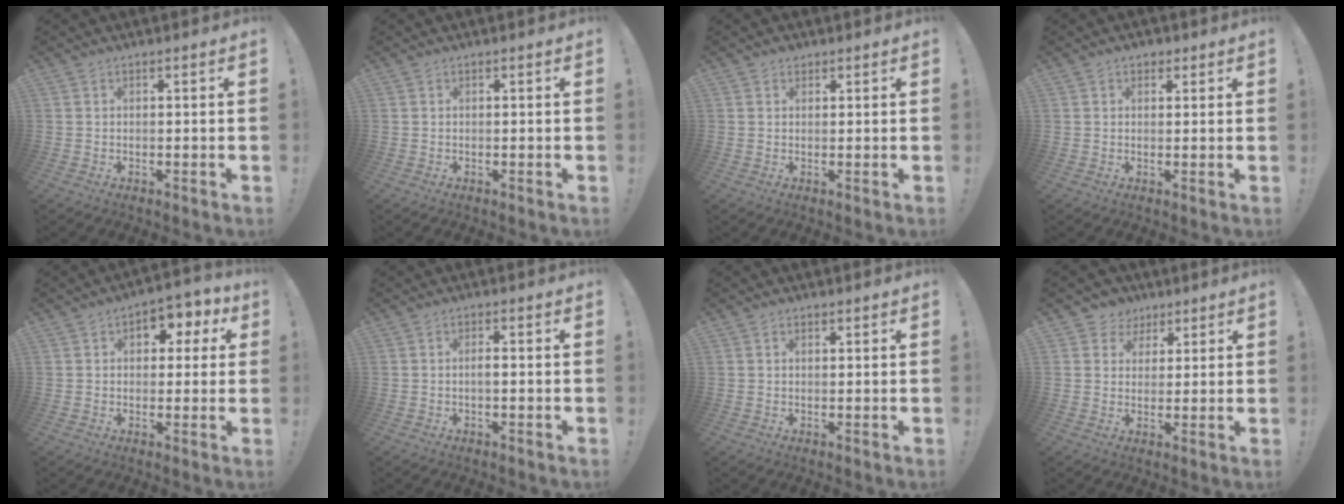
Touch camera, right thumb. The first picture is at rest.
{"total": 0.0}
{"total": 1.6, "force": [1.2, 1.1, 0.3], "torque": [-0.005, -0.002, 0.022]}
{"total": 2.0, "force": [1.0, 1.6, 0.8], "torque": [-0.007, 0.000, 0.017]}
{"total": 6.3, "force": [1.9, 4.7, 3.8], "torque": [-0.041, -0.006, 0.032]}
{"total": 2.0, "force": [-0.6, 0.4, 1.8], "torque": [-0.040, 0.007, -0.010]}
{"total": 0.9, "force": [0.6, 0.5, 0.5], "torque": [-0.008, 0.001, 0.011]}
{"total": 5.6, "force": [2.2, 5.1, 0.6], "torque": [-0.012, -0.012, 0.046]}